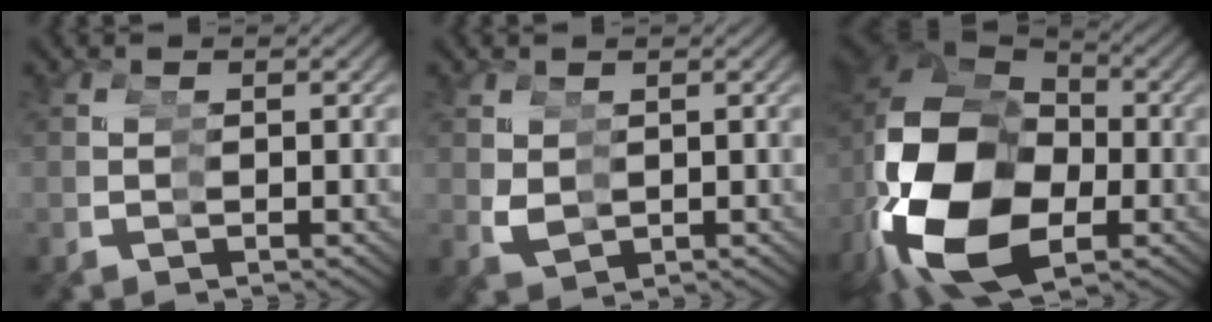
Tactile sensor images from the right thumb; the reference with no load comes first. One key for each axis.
{"total": 2.9, "fx": 0.4, "fy": 2.6, "fz": 1.1, "tx": -0.026, "ty": -0.010, "tz": 0.020}
{"total": 18.0, "fx": -2.0, "fy": 12.5, "fz": 12.9, "tx": -0.286, "ty": -0.035, "tz": -0.005}